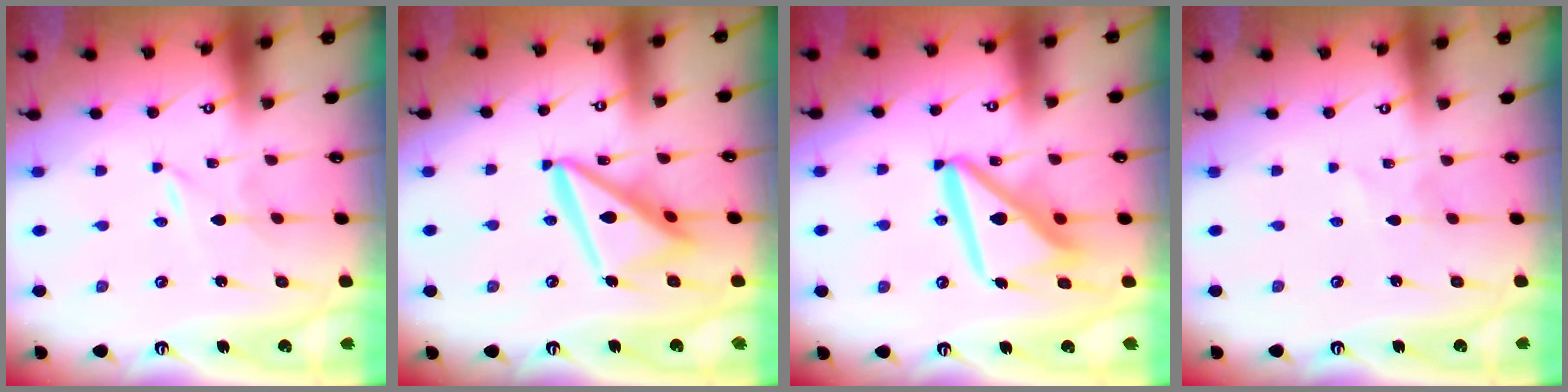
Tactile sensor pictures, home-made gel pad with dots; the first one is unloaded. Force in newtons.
{"total": 15.8, "press": 15.7, "slide": 1.9}
{"total": 14.3, "press": 14.2, "slide": 1.6}
{"total": 1.1, "press": 1.1, "slide": 0.1}